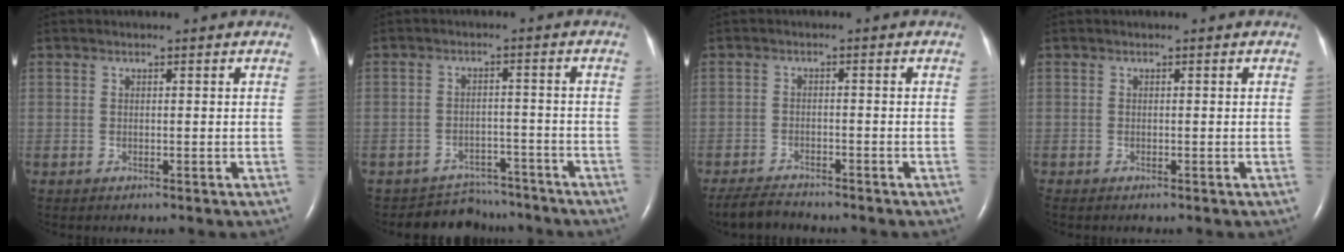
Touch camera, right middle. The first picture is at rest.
{"total": 6.3, "force": [-5.7, 2.3, -1.2], "torque": [0.017, 0.021, -0.081]}
{"total": 3.8, "force": [-3.6, 0.6, 1.0], "torque": [-0.022, -0.014, -0.065]}
{"total": 0.0}